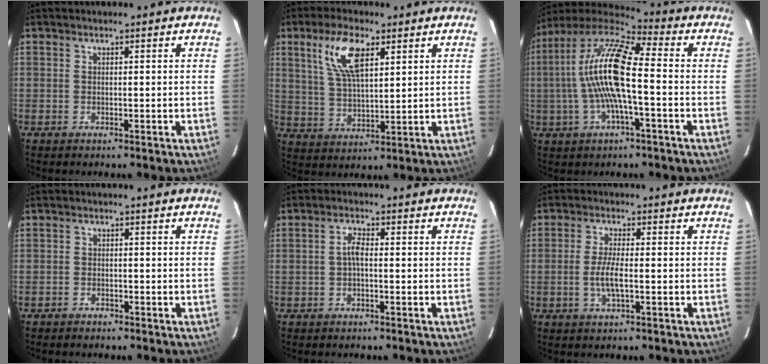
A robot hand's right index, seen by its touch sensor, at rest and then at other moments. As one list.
[{"total": 9.9, "force": [4.6, 3.8, 7.8], "torque": [-0.156, 0.012, 0.094]}, {"total": 15.8, "force": [-1.0, 3.6, 15.3], "torque": [-0.285, 0.008, -0.027]}, {"total": 1.4, "force": [-1.2, 0.7, 0.0], "torque": [-0.006, 0.006, -0.022]}, {"total": 2.0, "force": [-0.4, 0.6, 1.9], "torque": [-0.039, 0.008, -0.010]}, {"total": 4.6, "force": [-1.0, 0.8, 4.4], "torque": [-0.088, -0.003, -0.018]}]